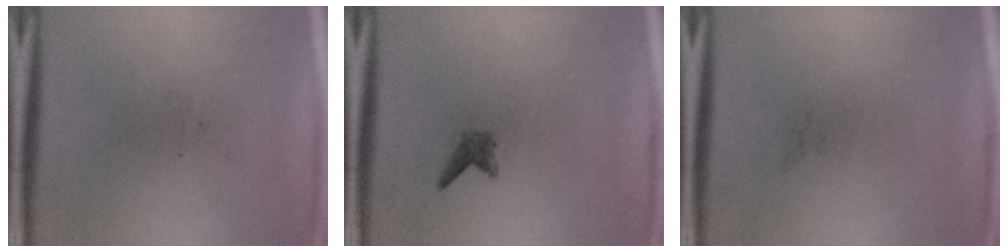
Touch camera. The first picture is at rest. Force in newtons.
{"total": 1.2}
{"total": 0.0}